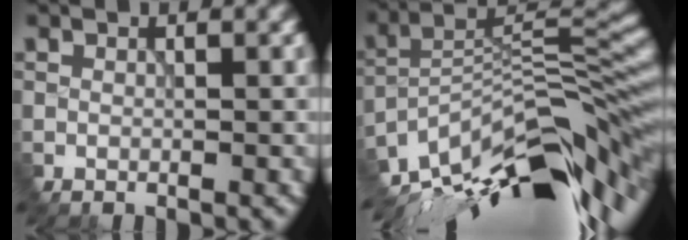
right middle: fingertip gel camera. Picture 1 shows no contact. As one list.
[{"total": 14.0, "force": [-9.7, 4.0, 9.2], "torque": [-0.194, 0.017, -0.168]}]